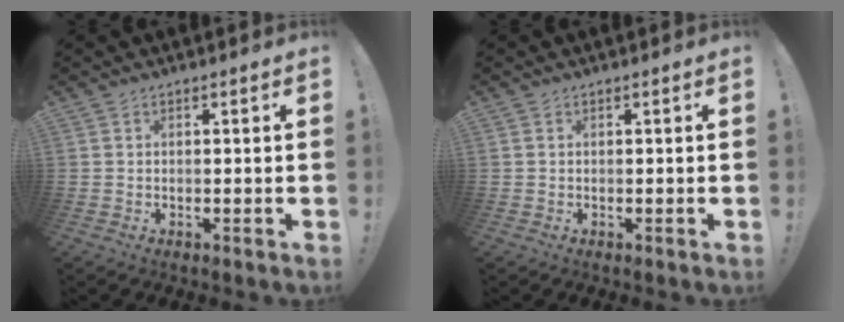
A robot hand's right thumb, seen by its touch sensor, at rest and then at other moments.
{"total": 0.0}